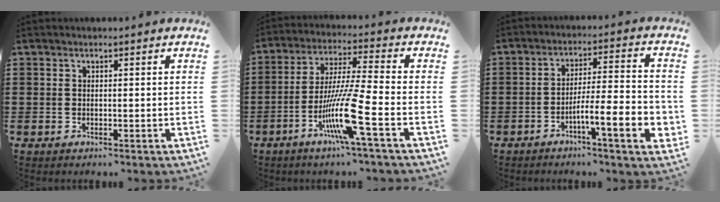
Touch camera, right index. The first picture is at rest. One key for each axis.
{"total": 11.9, "fx": -5.2, "fy": 0.5, "fz": 10.6, "tx": -0.222, "ty": -0.013, "tz": -0.104}
{"total": 8.8, "fx": -3.9, "fy": 1.1, "fz": 7.8, "tx": -0.143, "ty": -0.007, "tz": -0.071}